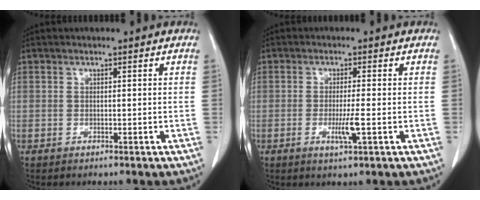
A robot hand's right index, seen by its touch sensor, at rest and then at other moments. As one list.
[{"total": 3.4, "force": [-1.0, -0.2, 3.3], "torque": [-0.059, -0.007, -0.017]}]